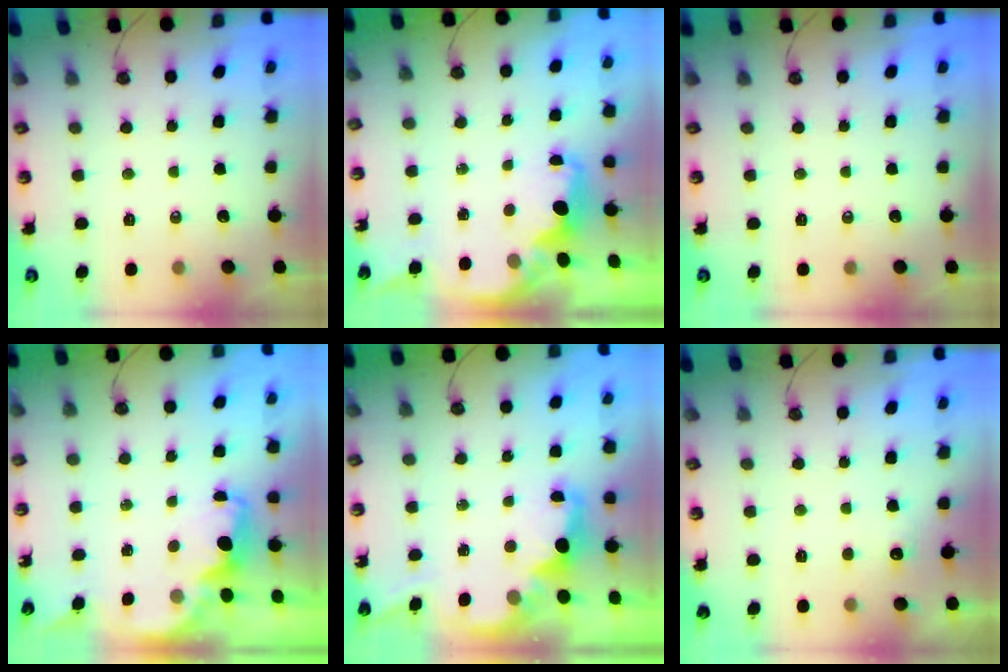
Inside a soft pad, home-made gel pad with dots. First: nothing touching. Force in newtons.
{"total": 2.3, "press": 2.1, "slide": 0.8}
{"total": 0.0}
{"total": 2.0, "press": 1.8, "slide": 0.8}
{"total": 3.6, "press": 3.5, "slide": 0.5}
{"total": 4.8, "press": 4.7, "slide": 1.1}